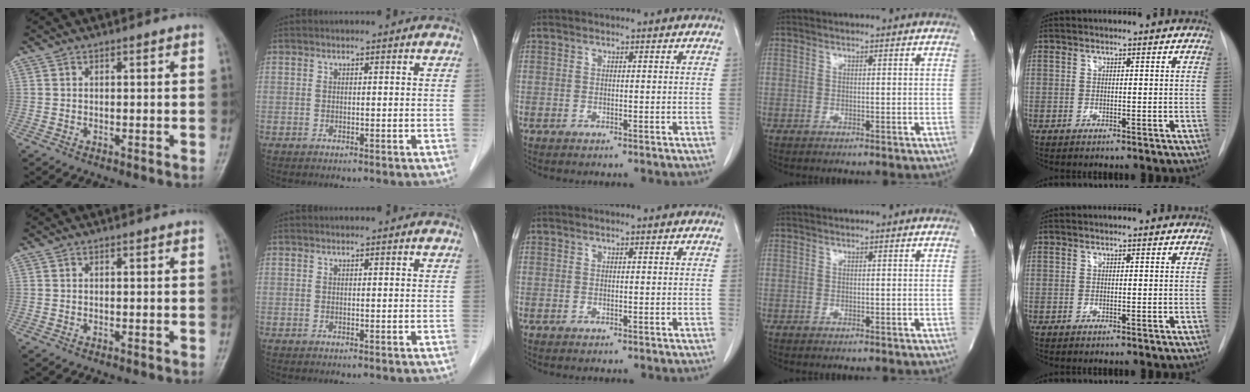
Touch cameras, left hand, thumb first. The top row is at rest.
{"index": {"total": 0.5, "force": [0.5, 0.1, 0.1], "torque": [-0.003, 0.010, 0.007]}}